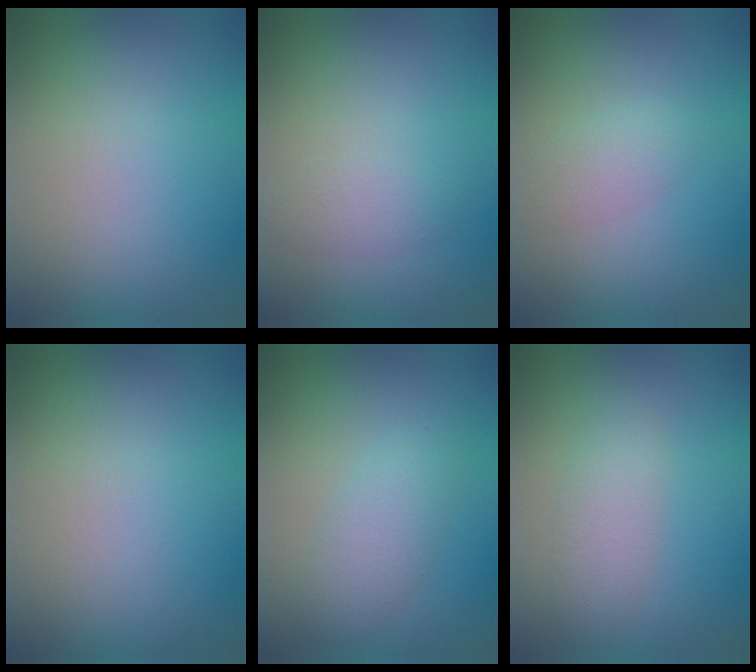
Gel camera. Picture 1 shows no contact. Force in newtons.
{"total": 1.5, "press": 1.5, "slide": 0.0}
{"total": 1.6, "press": 1.6, "slide": 0.1}
{"total": 0.0}
{"total": 2.8, "press": 2.8, "slide": 0.1}
{"total": 2.5, "press": 2.5, "slide": 0.1}